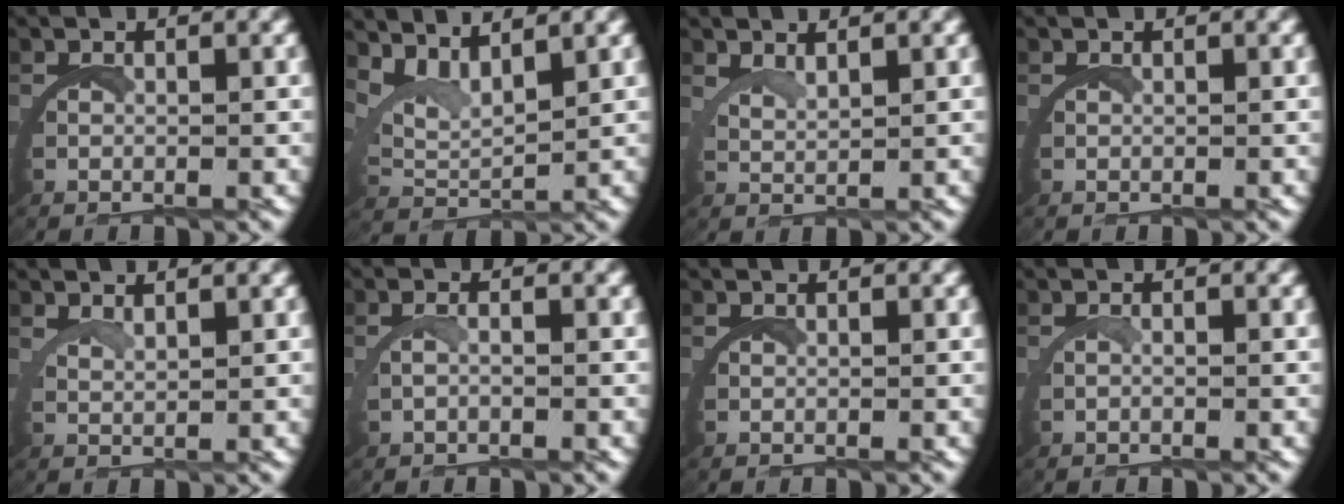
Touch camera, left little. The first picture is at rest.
{"total": 4.6, "force": [3.3, 2.0, 2.5], "torque": [-0.070, -0.002, 0.054]}
{"total": 2.3, "force": [2.1, -0.8, 0.2], "torque": [-0.013, -0.003, 0.042]}
{"total": 0.0}
{"total": 2.1, "force": [1.8, -1.0, 0.1], "torque": [-0.008, -0.002, 0.036]}
{"total": 1.3, "force": [-0.6, -0.1, 1.1], "torque": [-0.031, -0.002, -0.006]}
{"total": 0.0}
{"total": 0.7, "force": [-0.6, -0.3, 0.4], "torque": [-0.014, -0.002, -0.006]}